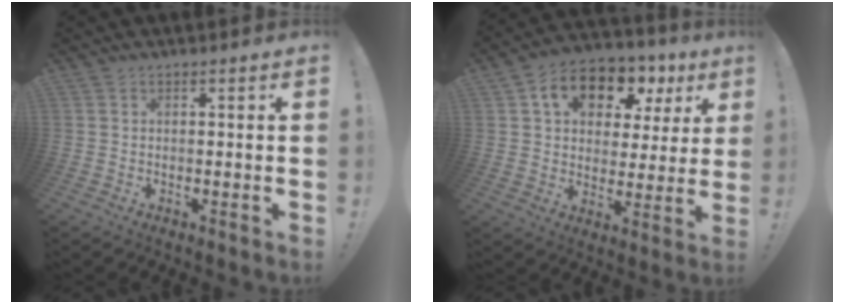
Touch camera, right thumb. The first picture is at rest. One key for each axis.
{"total": 12.7, "fx": 6.6, "fy": 8.4, "fz": 6.8, "tx": -0.100, "ty": -0.035, "tz": 0.116}